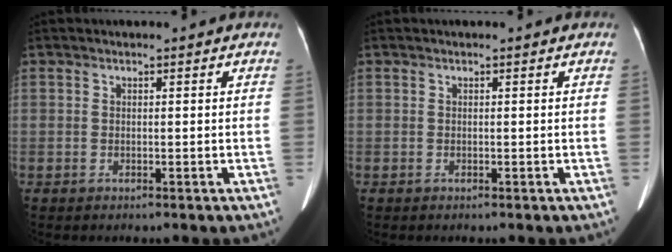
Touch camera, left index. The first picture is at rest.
{"total": 0.0}